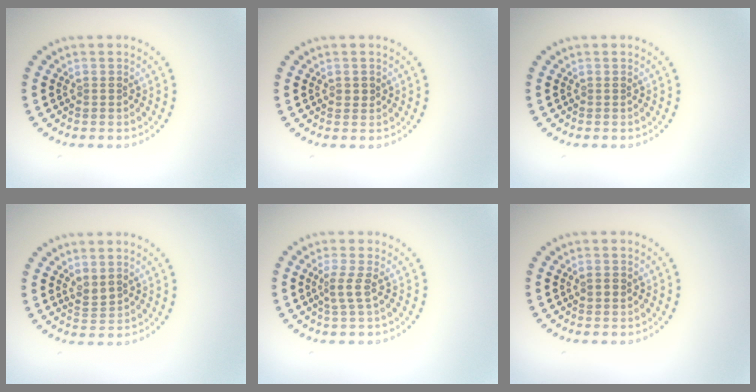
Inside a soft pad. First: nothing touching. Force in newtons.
{"total": 0.9, "press": 0.9, "slide": 0.1}
{"total": 0.0}
{"total": 1.3, "press": 1.2, "slide": 0.6}
{"total": 1.8, "press": 1.3, "slide": 1.2}
{"total": 1.1, "press": 1.0, "slide": 0.3}